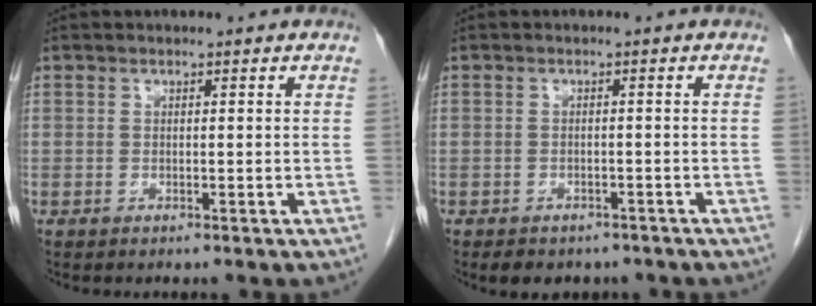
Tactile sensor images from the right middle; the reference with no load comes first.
{"total": 6.2, "force": [-4.9, 3.2, 2.0], "torque": [-0.020, 0.008, -0.056]}